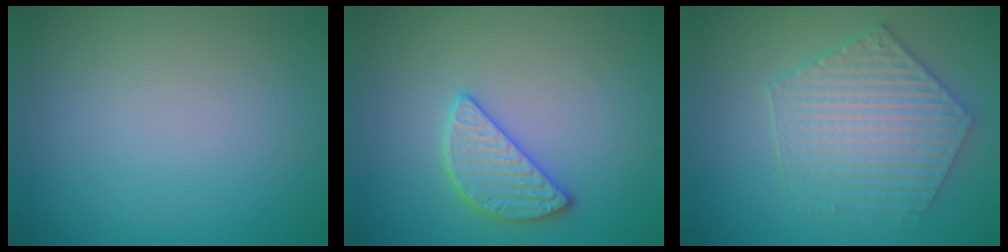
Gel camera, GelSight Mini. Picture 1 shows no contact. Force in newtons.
{"total": 2.8, "press": 2.8, "slide": 0.3}
{"total": 4.5, "press": 4.1, "slide": 2.0}